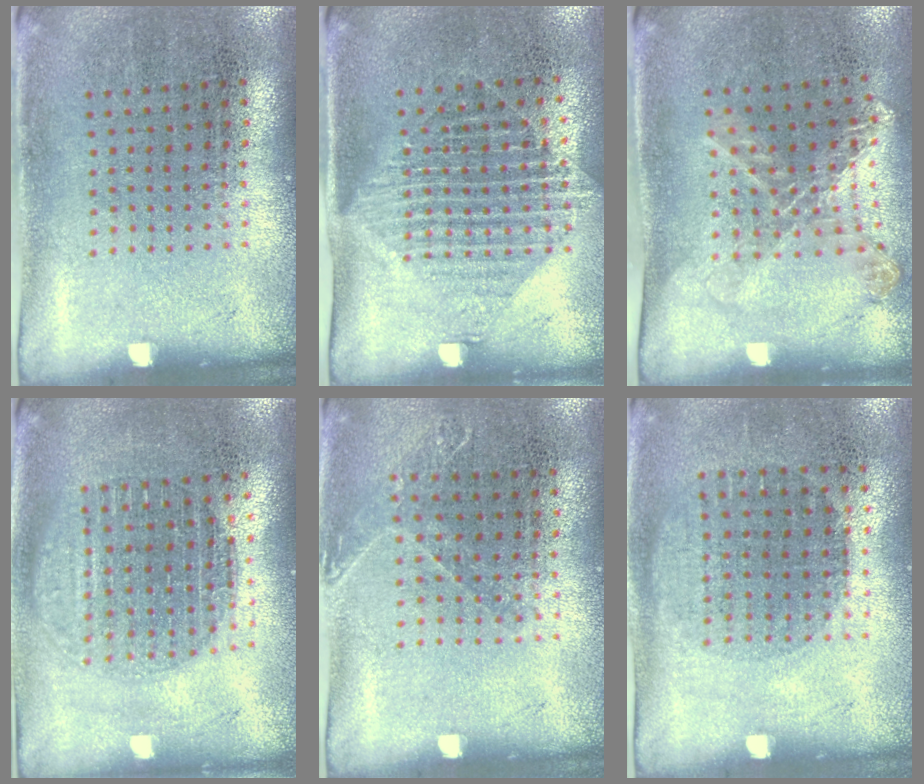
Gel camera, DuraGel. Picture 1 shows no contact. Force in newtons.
{"total": 1.5, "press": 1.2, "slide": 0.9}
{"total": 1.1, "press": 1.1, "slide": 0.3}
{"total": 1.7, "press": 1.5, "slide": 0.9}
{"total": 1.0, "press": 0.9, "slide": 0.3}
{"total": 1.0, "press": 0.9, "slide": 0.3}